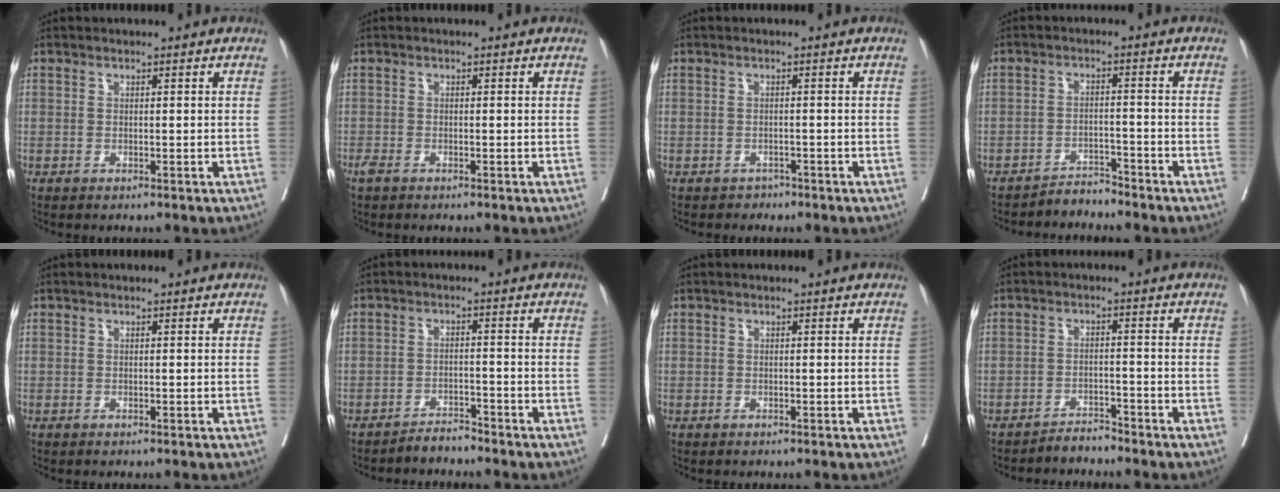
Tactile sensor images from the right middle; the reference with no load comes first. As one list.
[{"total": 1.3, "force": [-0.9, 0.5, 0.7], "torque": [-0.020, -0.004, -0.018]}, {"total": 1.2, "force": [-0.9, 0.7, -0.2], "torque": [-0.006, 0.001, -0.018]}, {"total": 2.9, "force": [-2.9, 0.1, -0.3], "torque": [0.009, -0.011, -0.048]}, {"total": 0.0}, {"total": 2.5, "force": [-2.5, 0.0, 0.1], "torque": [0.000, -0.010, -0.044]}, {"total": 0.0}, {"total": 2.5, "force": [-2.5, 0.0, -0.2], "torque": [0.005, -0.011, -0.042]}]